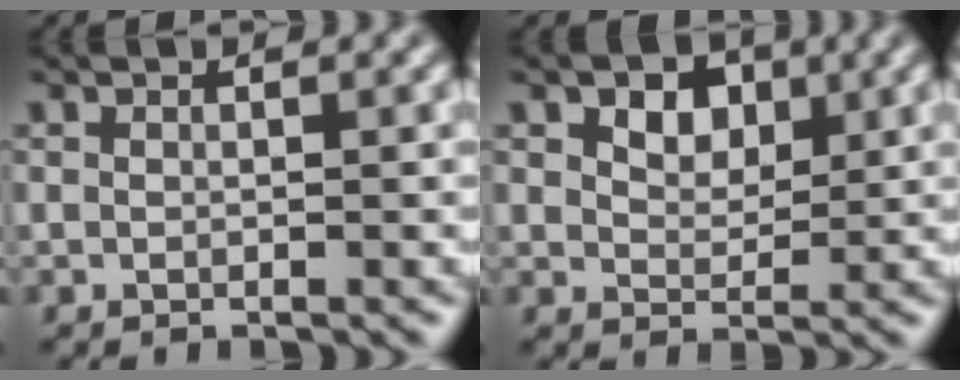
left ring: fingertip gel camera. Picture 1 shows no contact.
{"total": 4.0, "force": [1.9, 2.7, 2.3], "torque": [-0.041, 0.001, 0.019]}